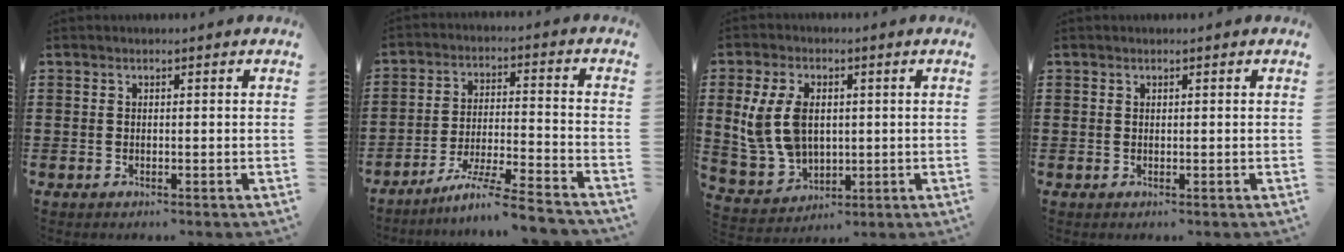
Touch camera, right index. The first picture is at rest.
{"total": 8.1, "force": [-6.9, -0.2, 4.2], "torque": [-0.084, -0.006, -0.136]}
{"total": 10.1, "force": [1.7, 6.8, 7.2], "torque": [-0.182, 0.011, 0.028]}
{"total": 0.0}